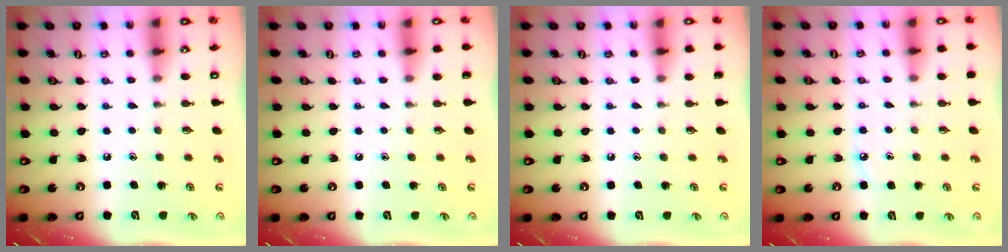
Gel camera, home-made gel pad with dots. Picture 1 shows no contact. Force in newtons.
{"total": 0.0}
{"total": 0.0}
{"total": 4.0, "press": 3.9, "slide": 0.6}